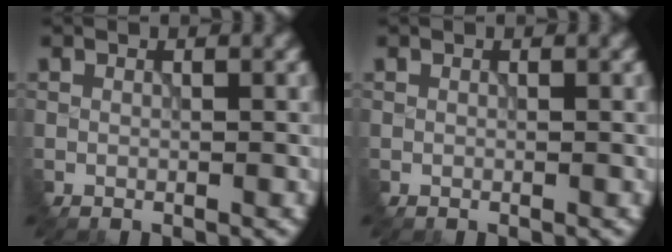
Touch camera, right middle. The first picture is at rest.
{"total": 0.0}